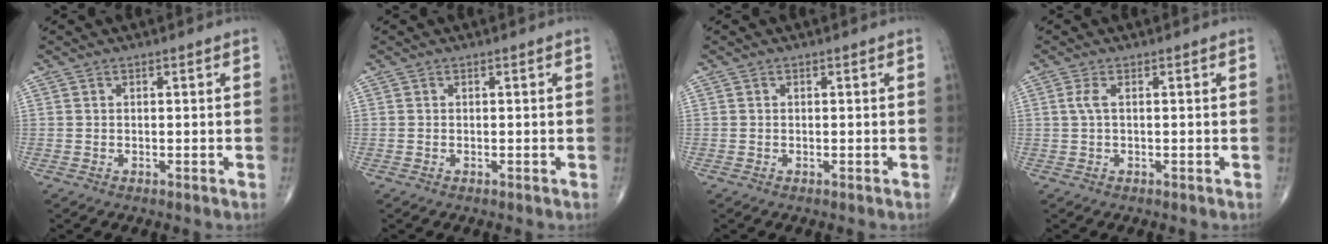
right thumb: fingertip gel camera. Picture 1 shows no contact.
{"total": 0.0}
{"total": 0.0}
{"total": 1.6, "force": [0.2, 0.4, 1.5], "torque": [-0.046, 0.004, 0.005]}